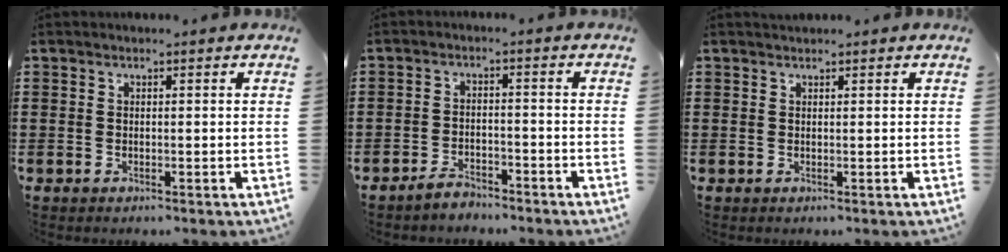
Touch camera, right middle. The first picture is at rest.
{"total": 2.8, "force": [-2.7, 0.6, 0.4], "torque": [-0.013, 0.005, -0.056]}
{"total": 0.7, "force": [0.7, 0.0, -0.1], "torque": [-0.001, -0.002, 0.014]}